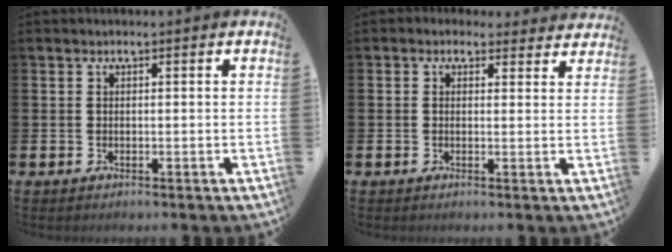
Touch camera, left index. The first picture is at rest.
{"total": 2.0, "force": [1.8, 0.9, -0.1], "torque": [0.010, -0.009, 0.028]}